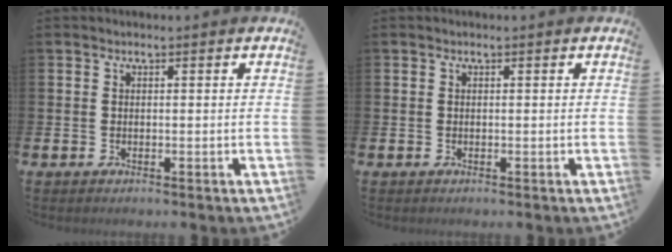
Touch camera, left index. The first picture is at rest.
{"total": 0.0}